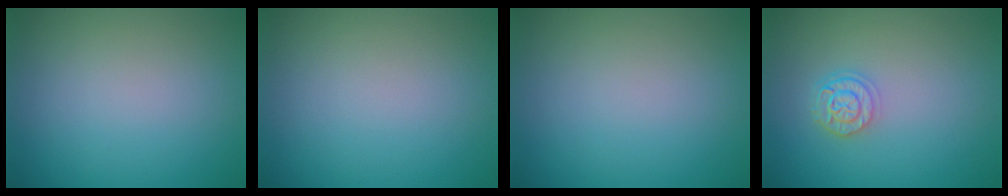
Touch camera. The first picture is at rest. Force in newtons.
{"total": 0.0}
{"total": 0.0}
{"total": 2.5, "press": 2.0, "slide": 1.4}